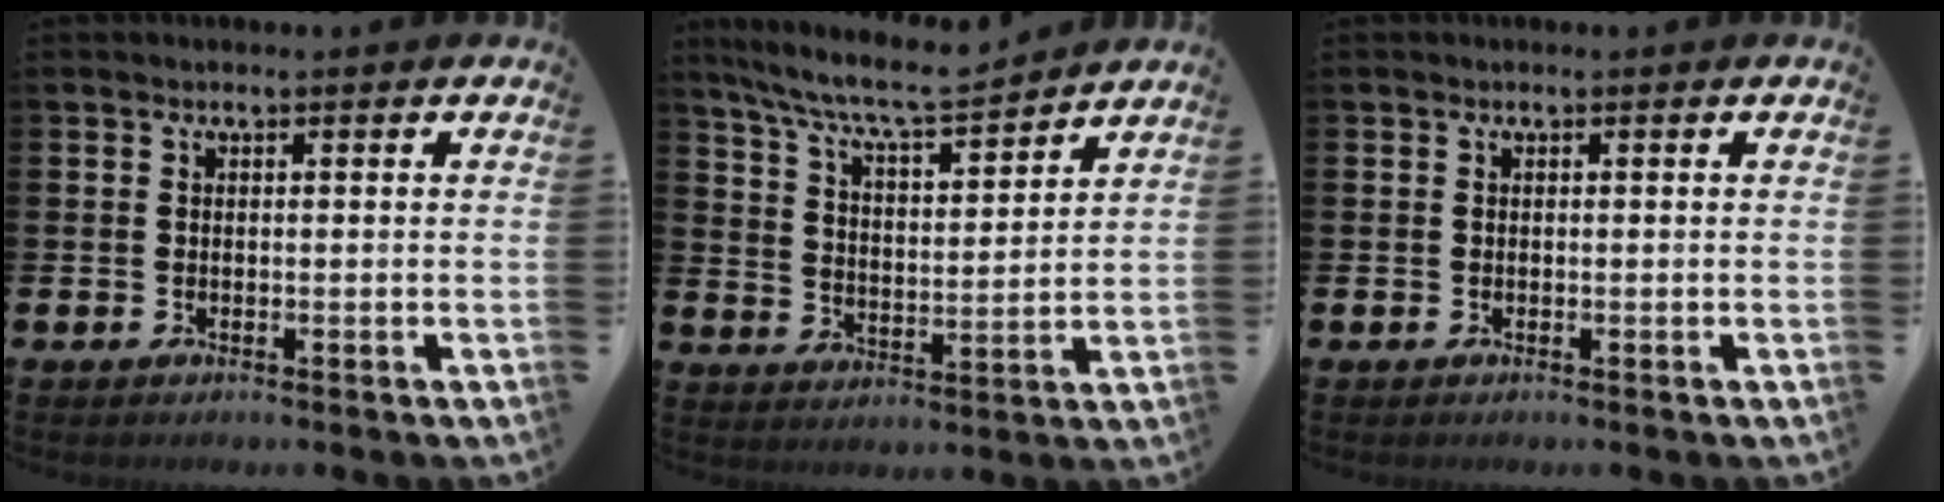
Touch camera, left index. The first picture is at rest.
{"total": 8.3, "force": [7.7, 0.8, 2.9], "torque": [-0.089, -0.047, 0.137]}
{"total": 0.0}